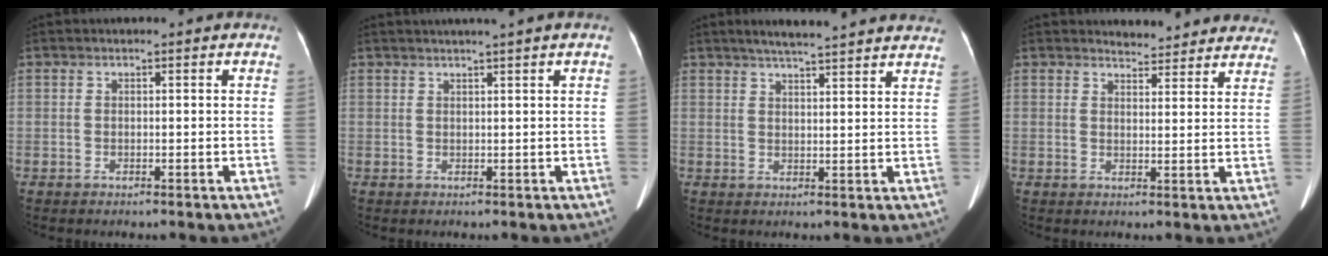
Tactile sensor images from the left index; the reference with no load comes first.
{"total": 3.6, "force": [2.6, -0.8, 2.2], "torque": [-0.027, 0.020, 0.044]}
{"total": 14.3, "force": [12.8, 1.2, 6.4], "torque": [-0.091, 0.028, 0.159]}
{"total": 9.4, "force": [9.0, 2.4, 1.0], "torque": [0.015, -0.002, 0.088]}